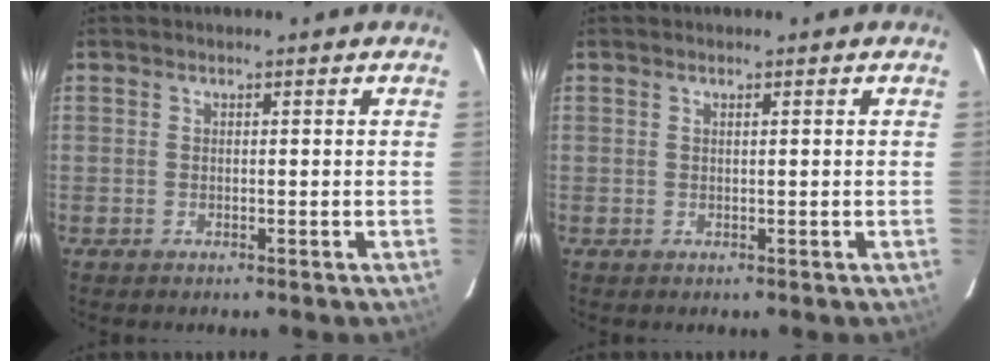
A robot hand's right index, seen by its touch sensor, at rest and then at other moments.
{"total": 0.5, "force": [0.2, -0.2, 0.4], "torque": [-0.009, 0.002, 0.004]}